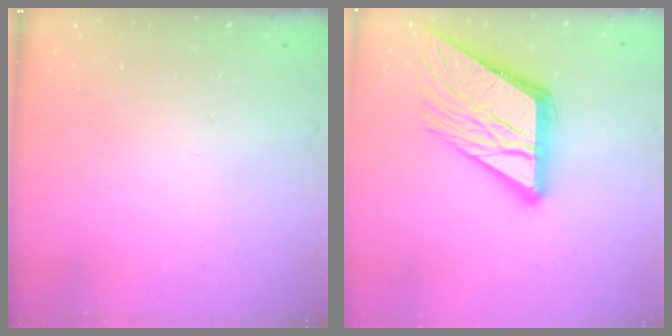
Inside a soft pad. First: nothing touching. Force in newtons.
{"total": 20.0, "press": 19.8, "slide": 2.2}